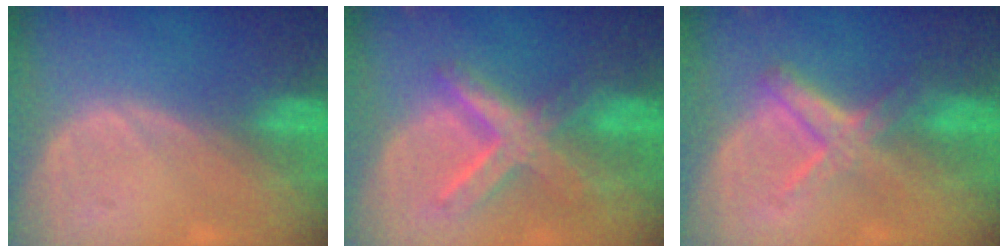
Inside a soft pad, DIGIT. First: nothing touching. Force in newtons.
{"total": 8.0, "press": 7.0, "slide": 4.0}
{"total": 5.8, "press": 5.4, "slide": 1.9}